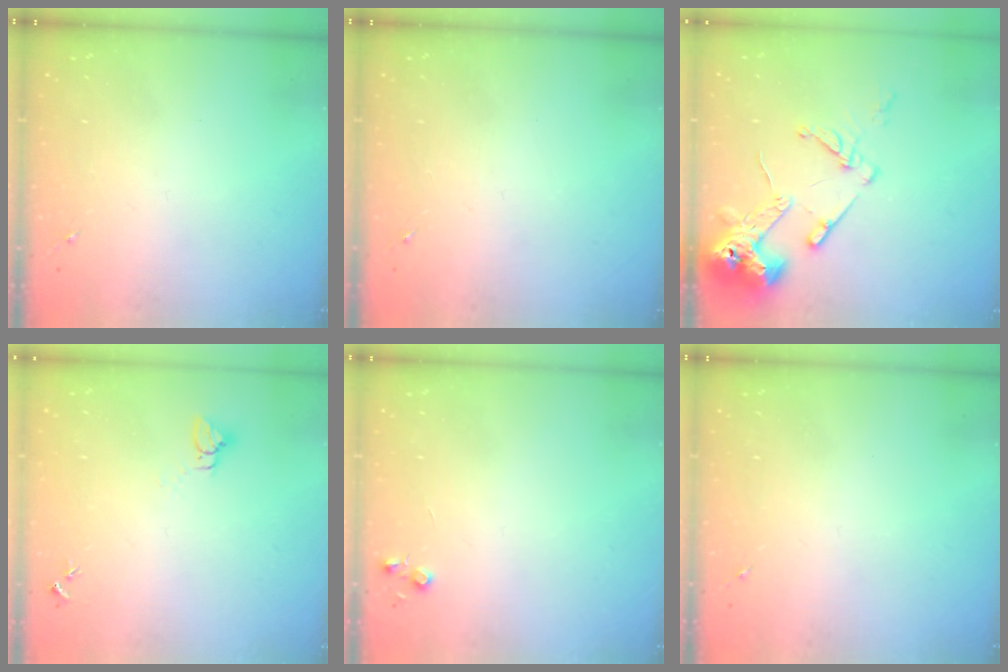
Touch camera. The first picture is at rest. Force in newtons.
{"total": 0.0}
{"total": 14.1, "press": 13.9, "slide": 2.0}
{"total": 2.8, "press": 2.8, "slide": 0.1}
{"total": 4.4, "press": 4.3, "slide": 0.5}
{"total": 0.0}